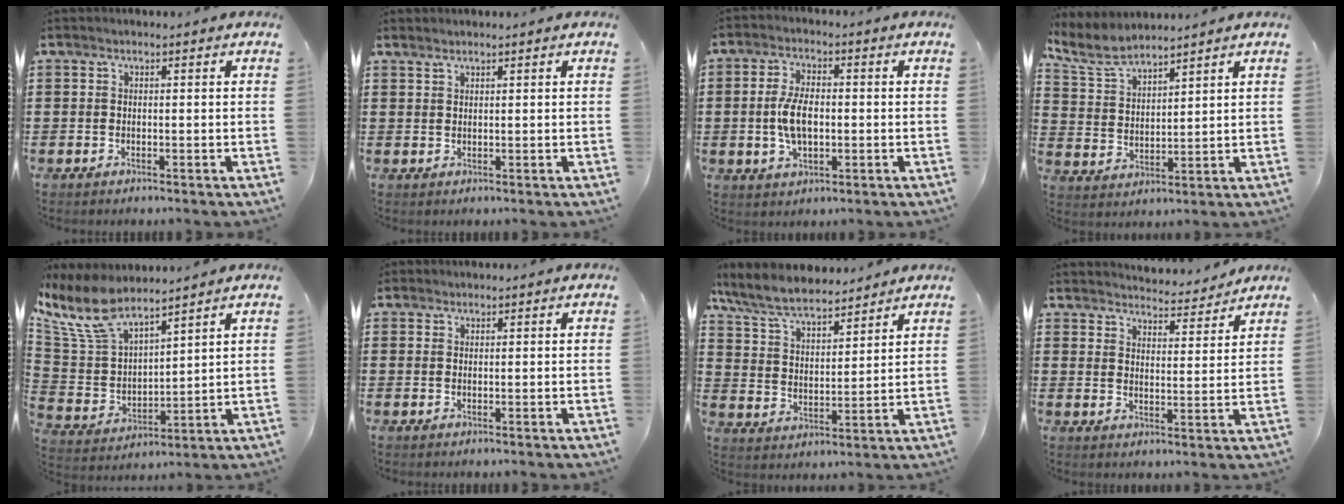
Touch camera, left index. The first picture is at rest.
{"total": 1.0, "force": [0.9, 0.1, 0.3], "torque": [-0.006, 0.001, 0.018]}
{"total": 6.4, "force": [-0.3, 3.1, 5.5], "torque": [-0.123, 0.001, -0.010]}
{"total": 6.1, "force": [5.4, 1.4, 2.3], "torque": [-0.067, -0.017, 0.099]}
{"total": 10.5, "force": [8.4, 3.3, 5.3], "torque": [-0.142, -0.038, 0.152]}
{"total": 0.8, "force": [0.7, 0.4, 0.0], "torque": [-0.004, 0.001, 0.014]}
{"total": 8.2, "force": [7.3, 1.6, 3.2], "torque": [-0.091, -0.028, 0.132]}
{"total": 4.4, "force": [4.4, -0.1, 0.1], "torque": [-0.012, -0.030, 0.077]}